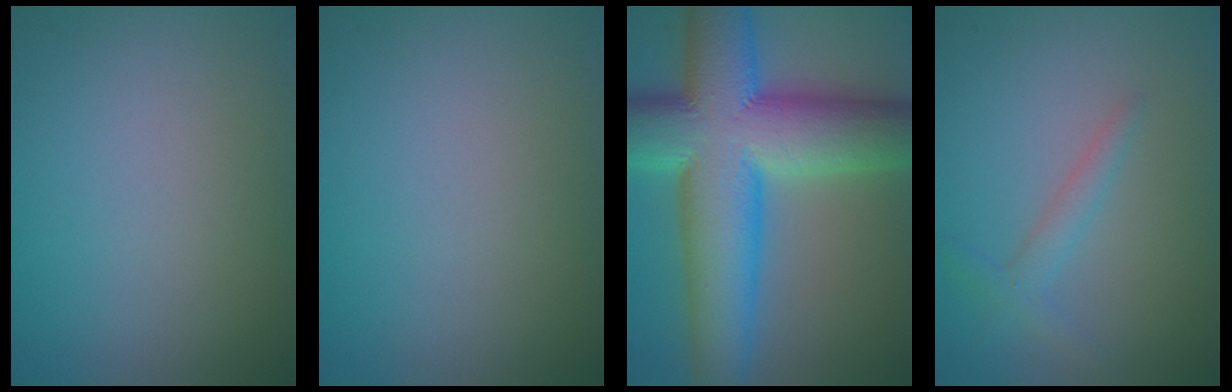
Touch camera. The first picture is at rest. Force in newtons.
{"total": 0.0}
{"total": 15.6, "press": 15.6, "slide": 0.3}
{"total": 1.7, "press": 1.7, "slide": 0.1}